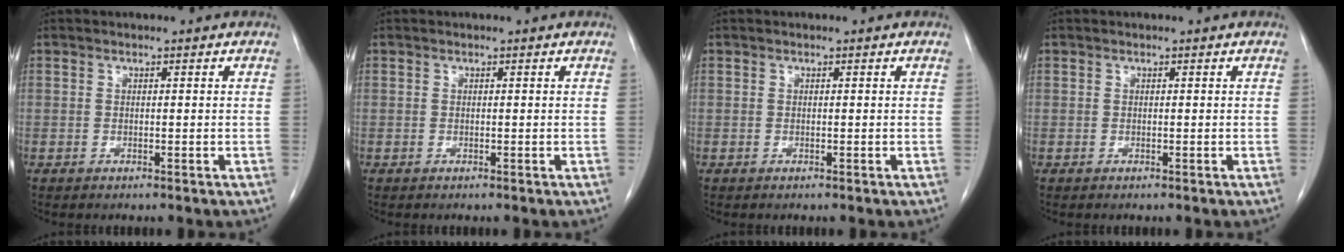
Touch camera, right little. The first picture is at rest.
{"total": 0.0}
{"total": 0.0}
{"total": 0.0}